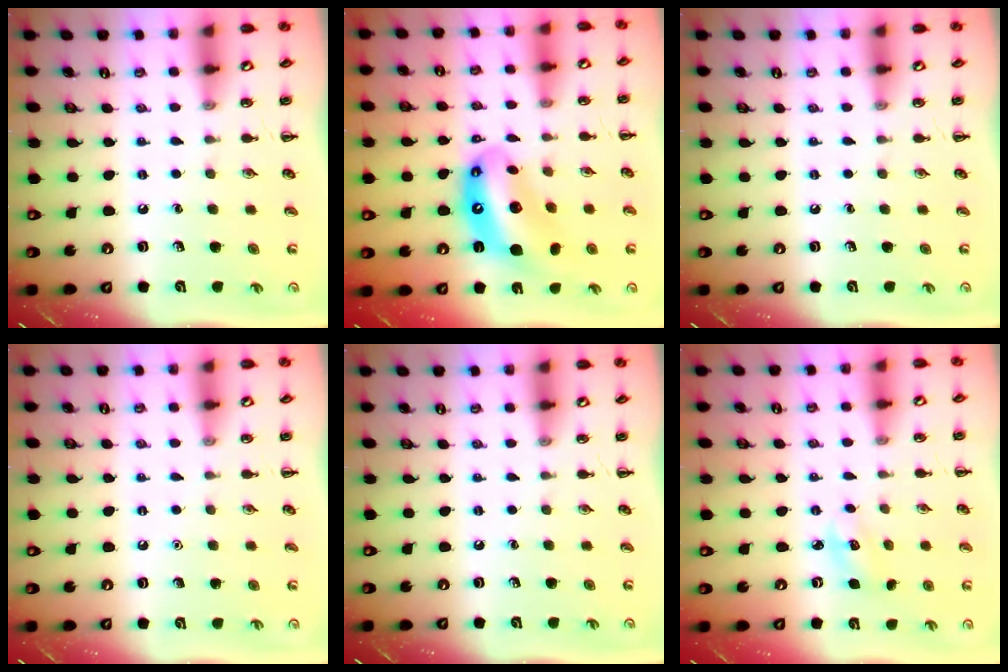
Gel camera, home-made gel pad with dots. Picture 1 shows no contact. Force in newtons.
{"total": 12.9, "press": 12.4, "slide": 3.6}
{"total": 0.0}
{"total": 1.6, "press": 1.6, "slide": 0.1}
{"total": 0.0}
{"total": 3.8, "press": 3.6, "slide": 1.1}